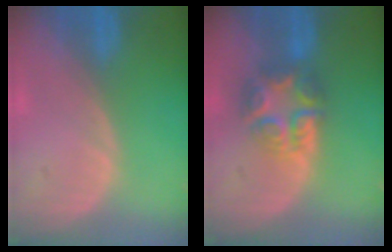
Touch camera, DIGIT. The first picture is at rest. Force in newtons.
{"total": 7.6, "press": 6.7, "slide": 3.7}